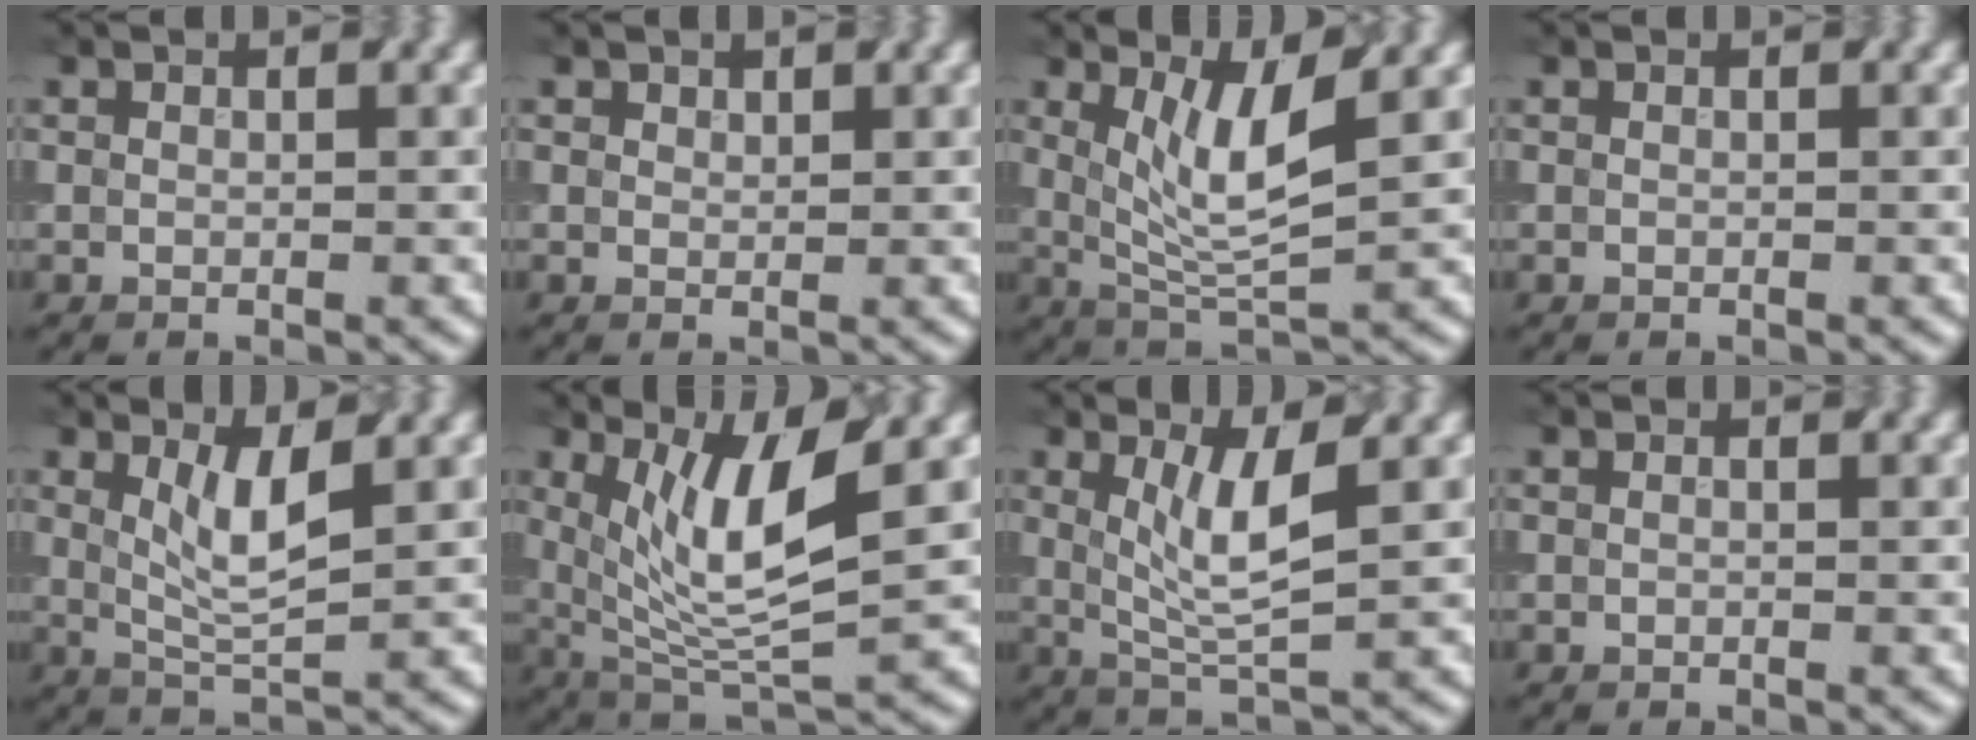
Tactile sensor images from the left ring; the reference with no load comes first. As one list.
[{"total": 0.9, "force": [0.8, 0.4, 0.3], "torque": [-0.007, 0.001, 0.013]}, {"total": 4.9, "force": [1.3, 1.0, 4.6], "torque": [-0.092, -0.005, 0.039]}, {"total": 0.0}, {"total": 3.3, "force": [1.0, 0.7, 3.1], "torque": [-0.070, 0.000, 0.028]}, {"total": 7.0, "force": [1.8, 1.7, 6.6], "torque": [-0.129, -0.009, 0.047]}, {"total": 4.2, "force": [0.8, 0.8, 4.0], "torque": [-0.083, -0.002, 0.027]}, {"total": 0.0}]